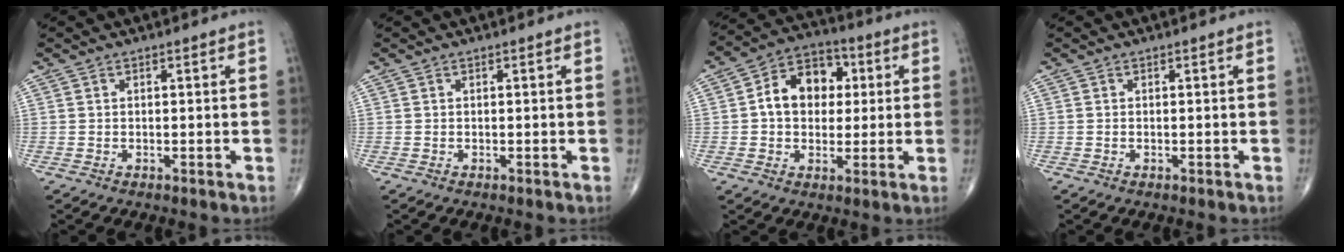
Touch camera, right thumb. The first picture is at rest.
{"total": 0.0}
{"total": 10.3, "force": [1.4, 7.8, 6.6], "torque": [-0.072, 0.019, 0.014]}
{"total": 0.0}